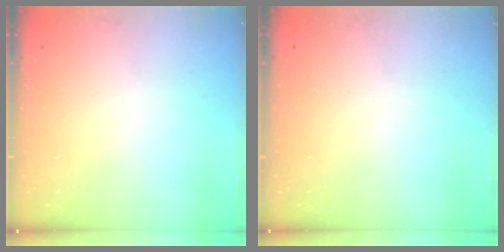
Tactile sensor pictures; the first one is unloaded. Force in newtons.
{"total": 0.0}